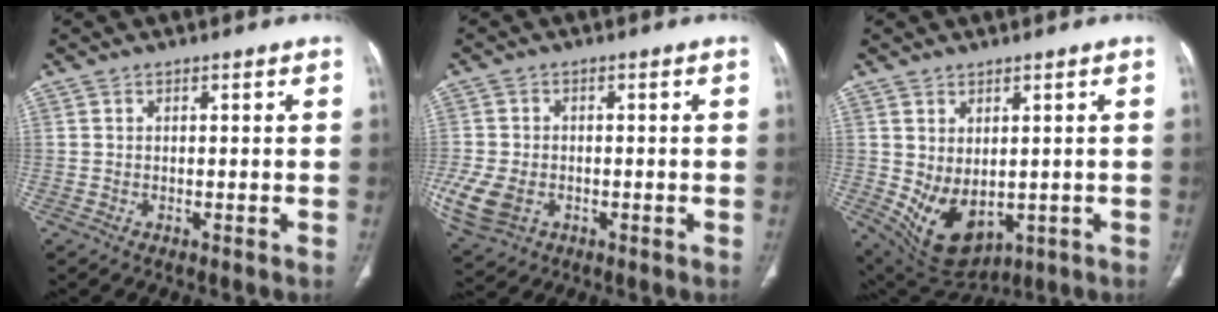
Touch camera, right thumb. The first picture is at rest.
{"total": 9.5, "force": [-2.6, 7.0, 5.9], "torque": [-0.145, 0.000, -0.040]}
{"total": 10.3, "force": [-1.0, 6.6, 7.8], "torque": [-0.121, -0.008, 0.018]}